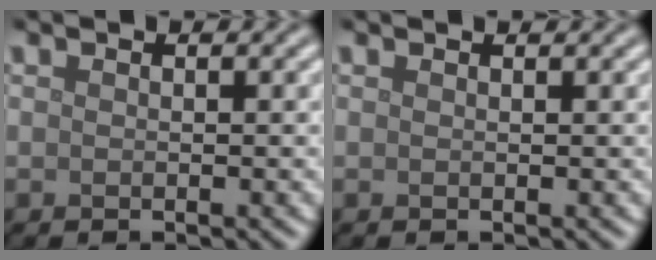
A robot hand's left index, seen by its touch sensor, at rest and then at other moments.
{"total": 0.6, "force": [0.6, 0.1, 0.2], "torque": [-0.005, -0.002, 0.007]}